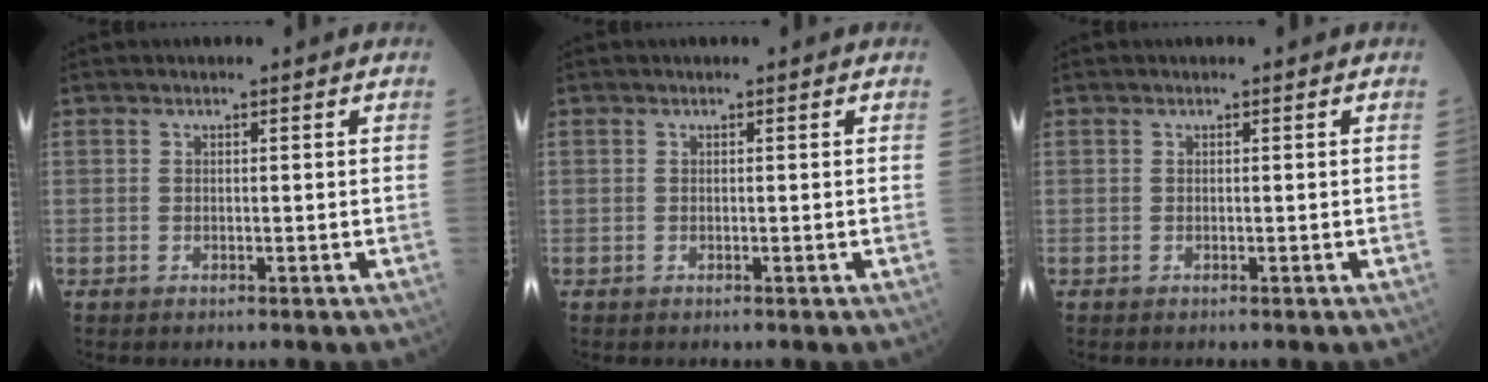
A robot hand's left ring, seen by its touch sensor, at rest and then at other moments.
{"total": 0.0}
{"total": 0.0}